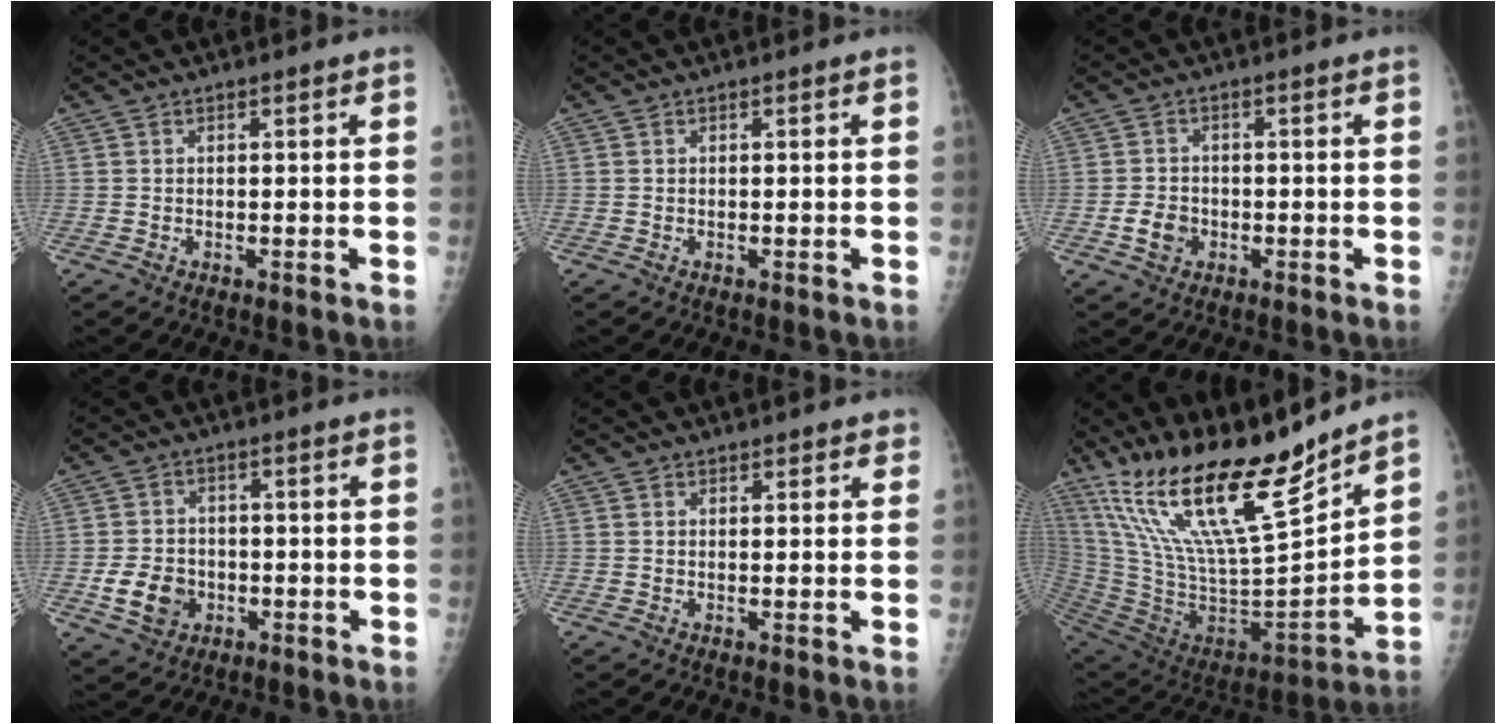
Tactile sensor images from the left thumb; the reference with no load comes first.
{"total": 0.0}
{"total": 3.9, "force": [-1.3, 3.2, 1.9], "torque": [-0.026, 0.007, -0.022]}
{"total": 6.9, "force": [-1.9, 5.7, 3.4], "torque": [-0.045, 0.008, -0.029]}
{"total": 1.5, "force": [1.2, 0.8, 0.3], "torque": [0.015, -0.005, 0.009]}
{"total": 26.0, "force": [19.8, 5.3, 16.0], "torque": [-0.255, -0.109, 0.360]}